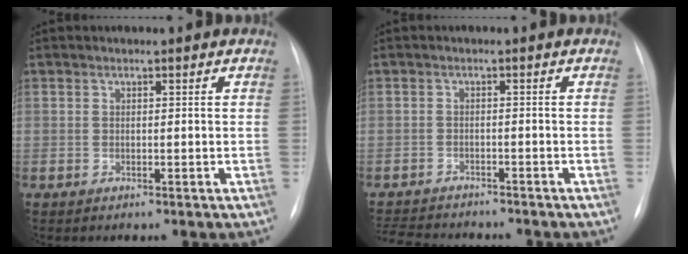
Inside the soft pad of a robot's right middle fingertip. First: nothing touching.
{"total": 9.4, "force": [-8.7, 1.8, 3.0], "torque": [-0.053, -0.005, -0.125]}